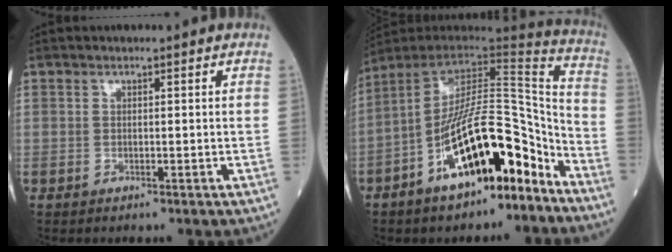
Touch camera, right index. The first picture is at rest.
{"total": 18.5, "force": [-9.5, 5.5, 14.9], "torque": [-0.242, 0.024, -0.148]}